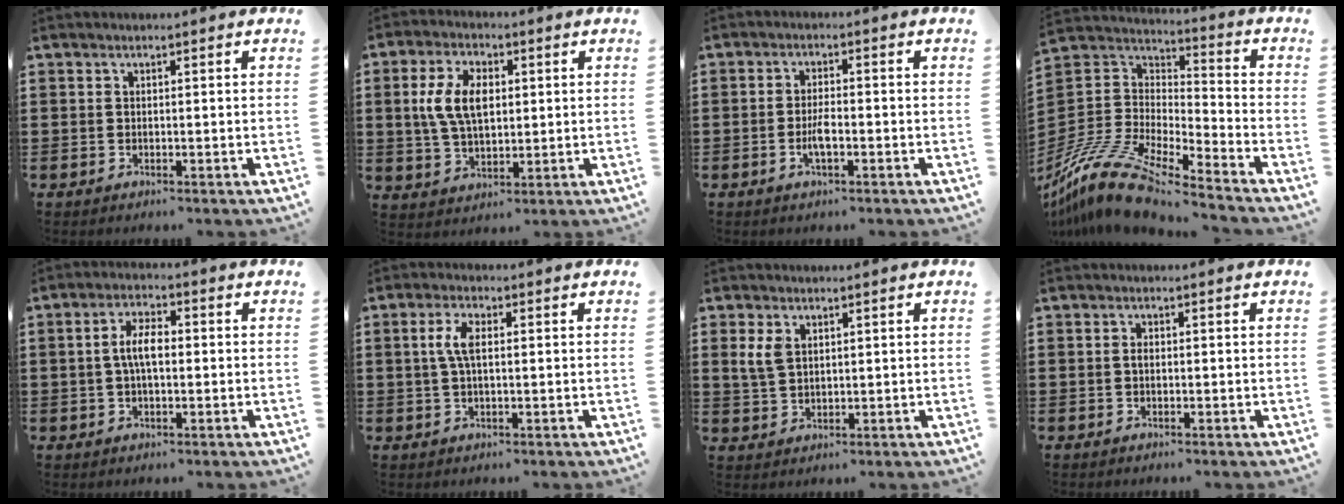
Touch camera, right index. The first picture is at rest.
{"total": 7.9, "force": [1.3, 4.8, 6.2], "torque": [-0.151, 0.010, 0.015]}
{"total": 3.1, "force": [-1.1, 0.7, 2.9], "torque": [-0.060, -0.004, -0.020]}
{"total": 13.3, "force": [-11.0, 2.6, 7.0], "torque": [-0.161, 0.016, -0.219]}
{"total": 5.0, "force": [0.0, 2.2, 4.5], "torque": [-0.093, 0.005, -0.004]}
{"total": 4.4, "force": [0.5, 1.7, 4.1], "torque": [-0.089, 0.005, 0.004]}
{"total": 3.5, "force": [1.6, 2.2, 2.2], "torque": [-0.058, 0.006, 0.027]}
{"total": 1.0, "force": [-0.1, 0.5, 0.9], "torque": [-0.018, 0.000, -0.001]}